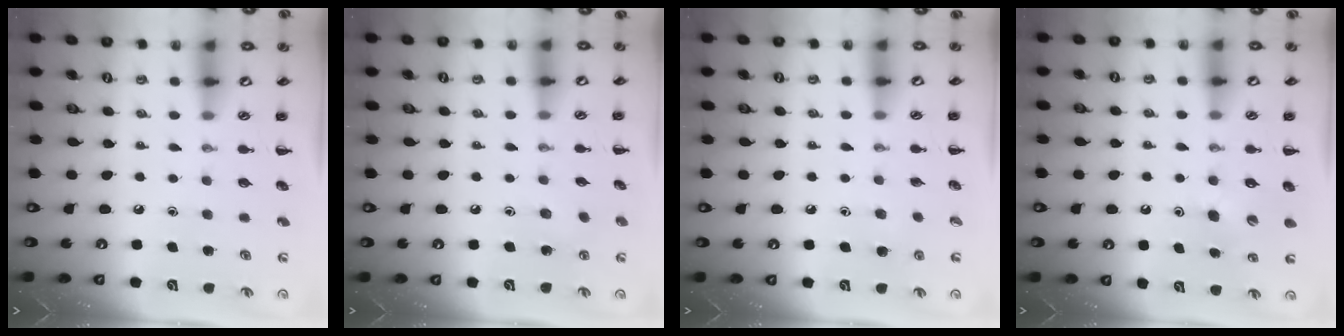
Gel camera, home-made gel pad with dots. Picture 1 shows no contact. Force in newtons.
{"total": 4.6, "press": 4.5, "slide": 1.2}
{"total": 2.4, "press": 2.3, "slide": 0.9}
{"total": 4.9, "press": 4.7, "slide": 1.4}